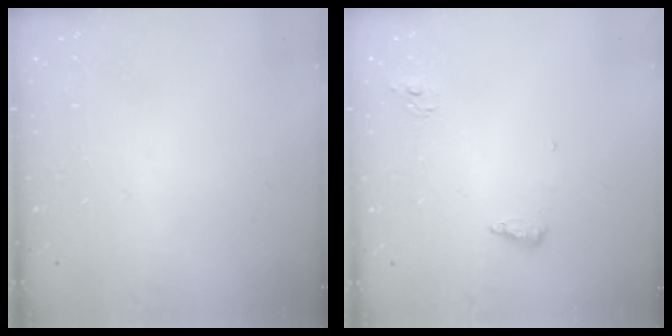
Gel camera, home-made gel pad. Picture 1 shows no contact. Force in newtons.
{"total": 6.3, "press": 6.1, "slide": 1.6}